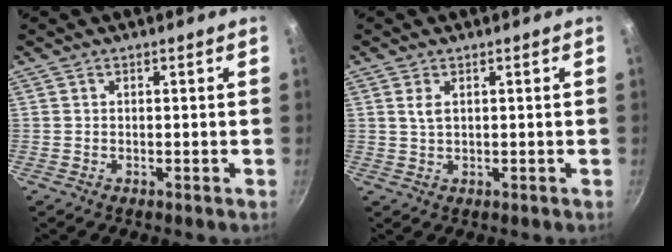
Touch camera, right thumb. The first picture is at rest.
{"total": 2.1, "force": [0.7, 1.1, 1.6], "torque": [-0.030, -0.004, 0.015]}